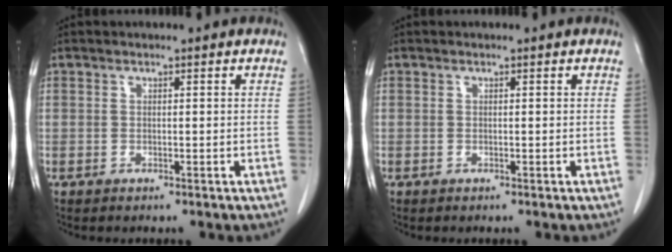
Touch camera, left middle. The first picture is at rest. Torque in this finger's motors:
{"motor_torque": [0.58, -0.92, -0.01, -0.01]}